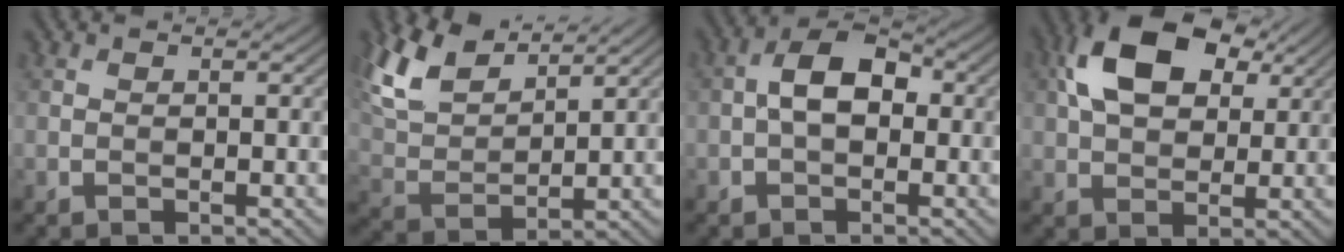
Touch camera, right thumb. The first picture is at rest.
{"total": 9.9, "force": [7.0, 3.9, 5.8], "torque": [-0.155, 0.017, 0.145]}
{"total": 5.1, "force": [-0.2, 3.1, 4.1], "torque": [-0.071, 0.011, -0.011]}
{"total": 11.8, "force": [4.2, 7.2, 8.4], "torque": [-0.178, 0.022, 0.073]}